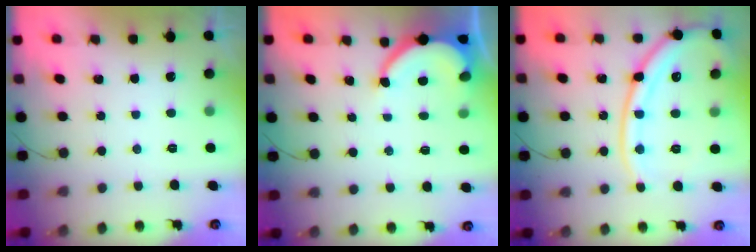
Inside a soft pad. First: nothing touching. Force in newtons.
{"total": 6.7, "press": 6.7, "slide": 0.6}
{"total": 18.4, "press": 18.2, "slide": 2.3}